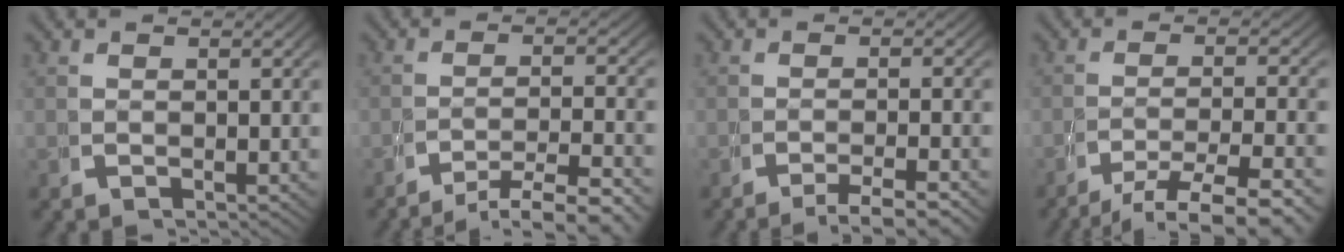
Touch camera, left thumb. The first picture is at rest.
{"total": 4.7, "force": [-3.0, 1.8, 3.1], "torque": [-0.040, -0.008, -0.044]}
{"total": 3.8, "force": [-2.9, 1.0, 2.3], "torque": [-0.034, -0.003, -0.047]}
{"total": 6.4, "force": [-3.8, 2.6, 4.4], "torque": [-0.072, -0.014, -0.050]}